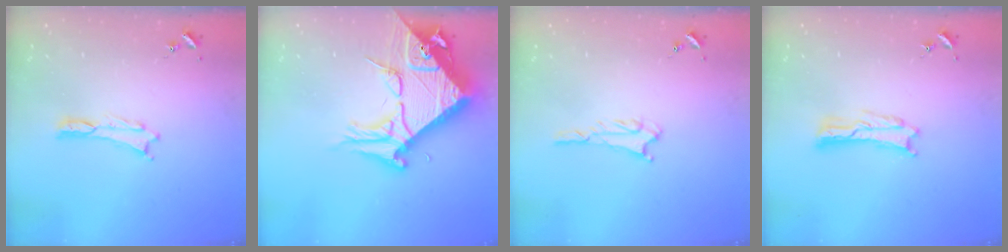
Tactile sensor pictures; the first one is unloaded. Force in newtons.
{"total": 13.0, "press": 12.9, "slide": 1.4}
{"total": 1.6, "press": 1.6, "slide": 0.1}
{"total": 0.8, "press": 0.8, "slide": 0.2}